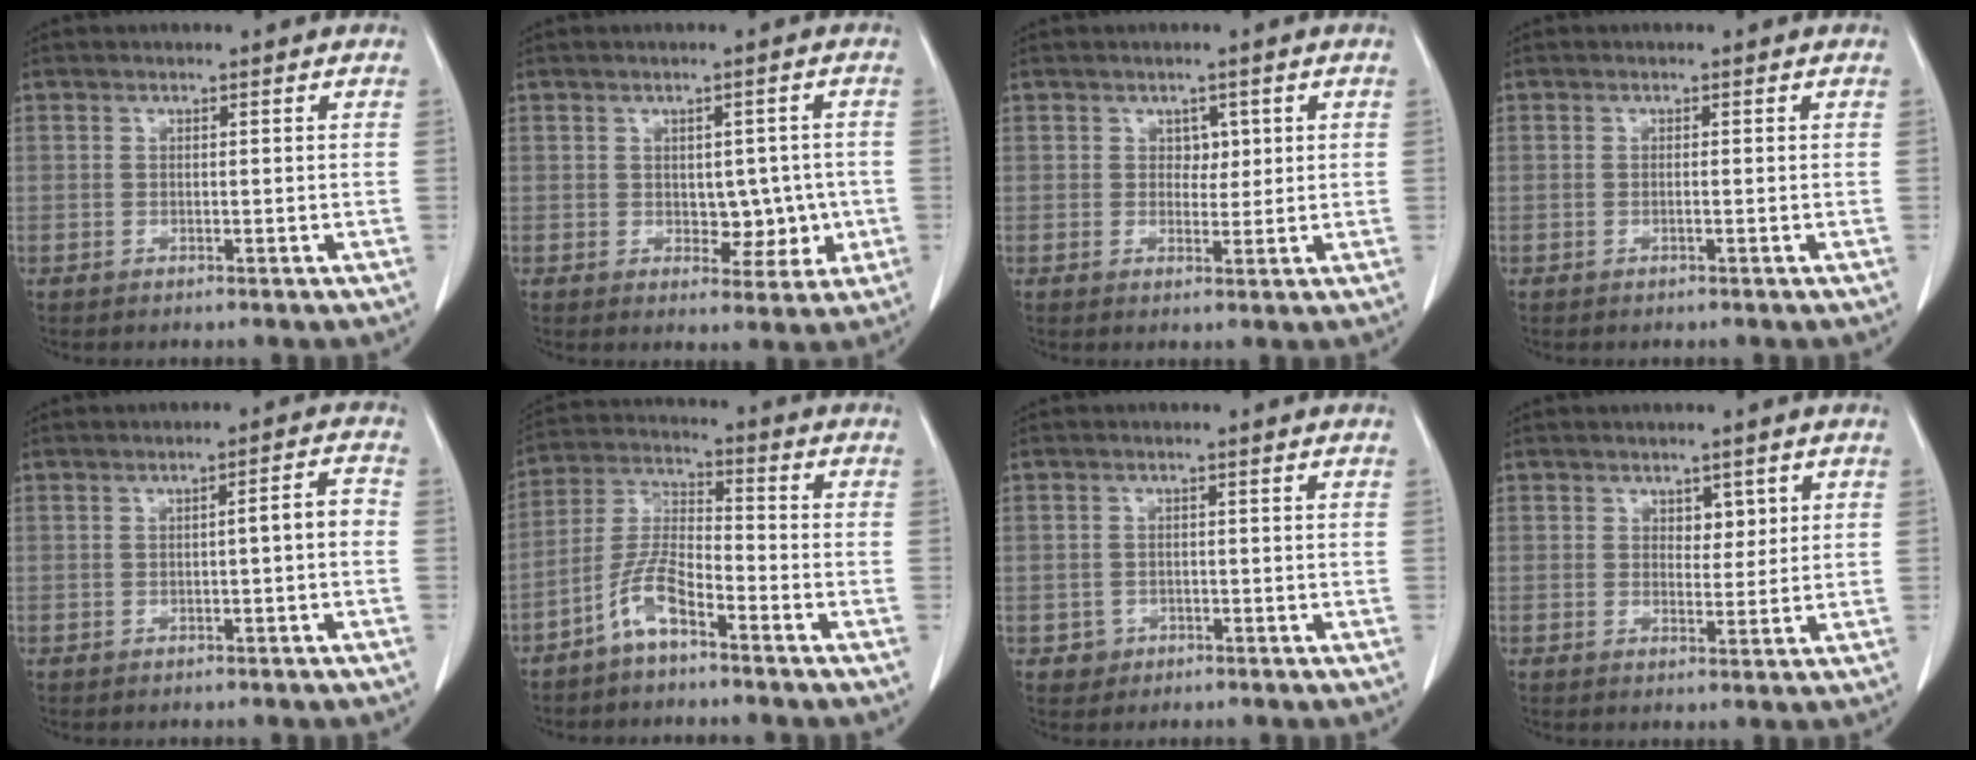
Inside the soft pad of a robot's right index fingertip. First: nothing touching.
{"total": 5.4, "force": [-0.5, 3.4, 4.1], "torque": [-0.043, 0.010, 0.003]}
{"total": 2.2, "force": [0.8, 1.6, 1.3], "torque": [-0.012, -0.001, 0.011]}
{"total": 0.0}
{"total": 3.2, "force": [-0.6, 0.3, 3.1], "torque": [-0.038, 0.010, -0.010]}
{"total": 7.4, "force": [-4.9, 2.1, 5.1], "torque": [-0.121, 0.008, -0.102]}
{"total": 2.3, "force": [-0.9, 2.1, 0.0], "torque": [0.007, 0.011, -0.013]}
{"total": 2.6, "force": [1.2, 1.7, 1.6], "torque": [-0.016, -0.003, 0.018]}